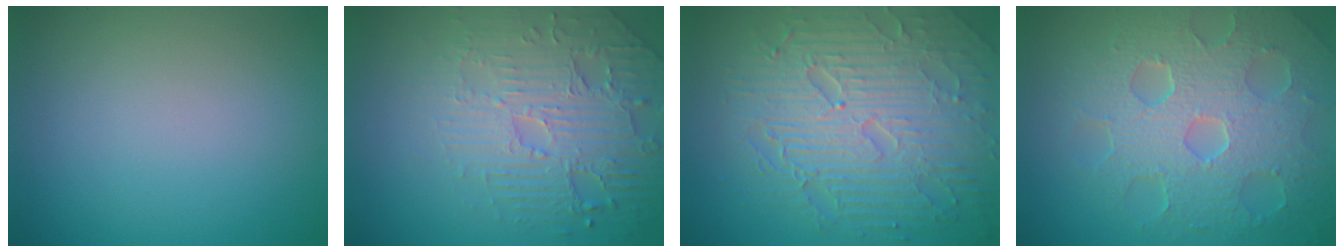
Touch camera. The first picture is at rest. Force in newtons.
{"total": 4.6, "press": 4.3, "slide": 1.6}
{"total": 10.0, "press": 6.5, "slide": 7.6}
{"total": 8.6, "press": 6.1, "slide": 6.1}